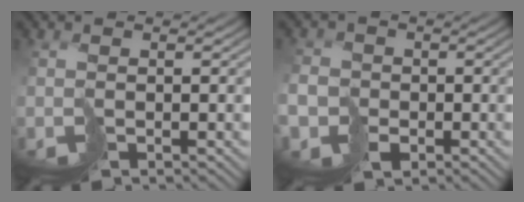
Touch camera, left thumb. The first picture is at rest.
{"total": 5.6, "force": [-2.4, 4.7, 1.9], "torque": [-0.051, -0.022, -0.060]}